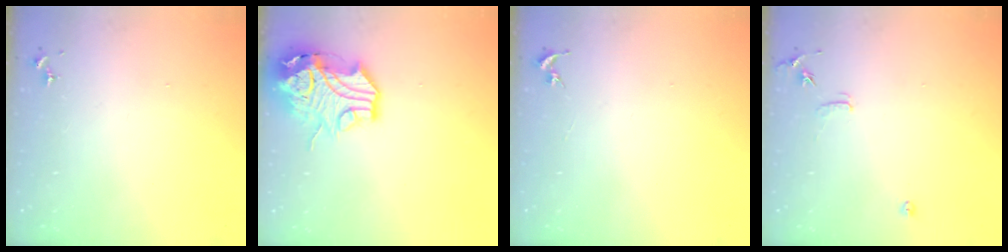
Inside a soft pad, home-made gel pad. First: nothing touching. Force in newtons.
{"total": 15.4, "press": 15.3, "slide": 2.0}
{"total": 0.0}
{"total": 6.9, "press": 6.9, "slide": 0.7}